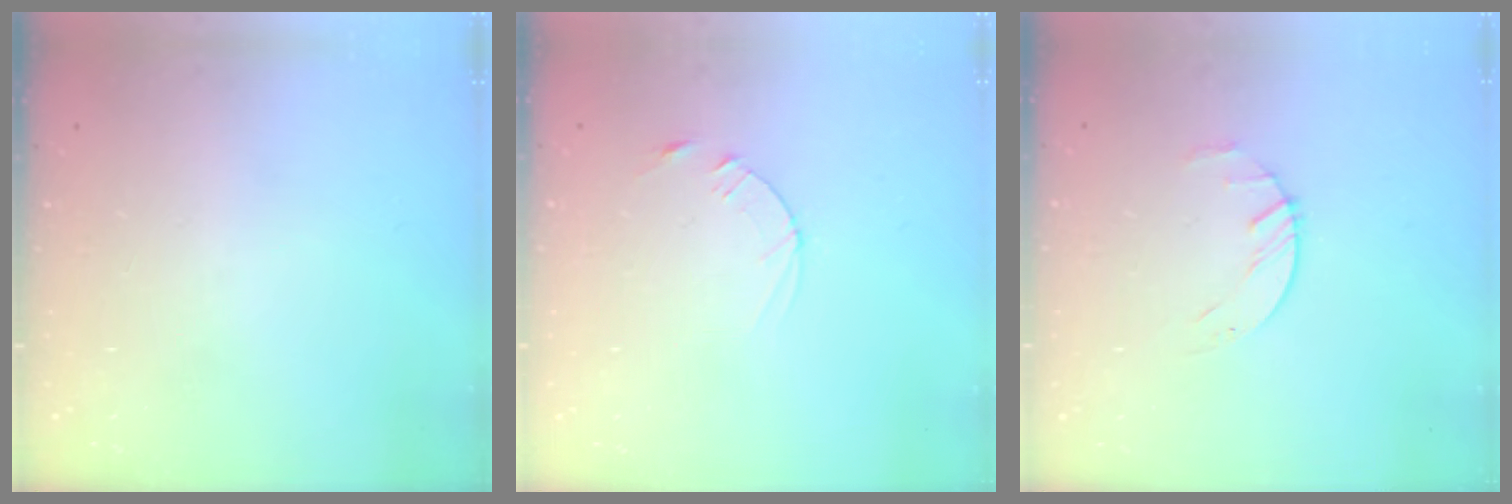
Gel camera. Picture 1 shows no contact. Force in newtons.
{"total": 2.5, "press": 2.5, "slide": 0.3}
{"total": 2.2, "press": 2.2, "slide": 0.4}